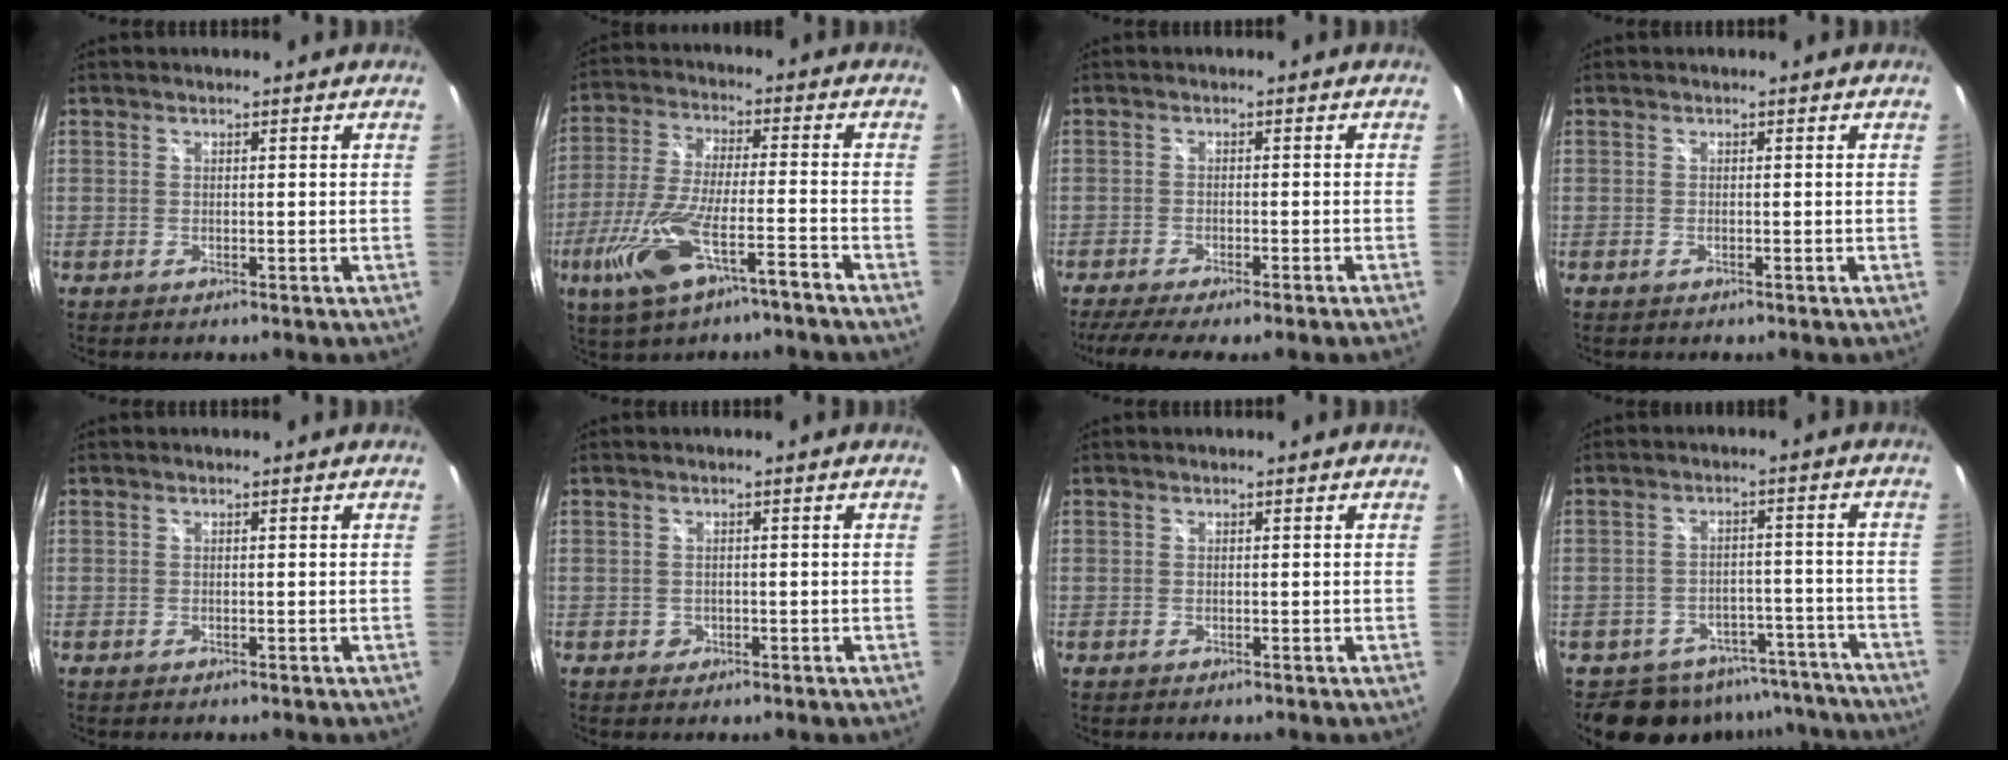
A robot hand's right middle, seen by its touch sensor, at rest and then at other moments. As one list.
[{"total": 14.5, "force": [-8.5, 3.3, 11.3], "torque": [-0.246, -0.028, -0.156]}, {"total": 7.6, "force": [-6.2, -0.7, 4.3], "torque": [-0.093, -0.025, -0.097]}, {"total": 0.5, "force": [-0.3, 0.2, 0.3], "torque": [-0.005, -0.001, -0.008]}, {"total": 0.0}, {"total": 1.3, "force": [-0.4, 1.2, 0.2], "torque": [-0.002, -0.001, -0.004]}, {"total": 0.0}, {"total": 12.0, "force": [-10.0, 6.3, 2.0], "torque": [-0.035, 0.026, -0.116]}]